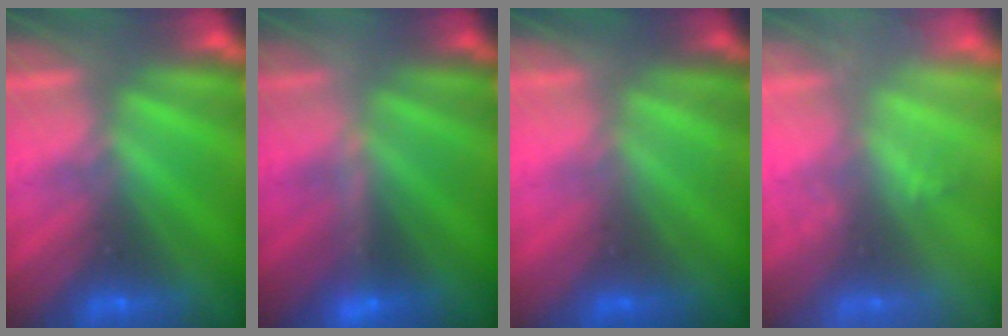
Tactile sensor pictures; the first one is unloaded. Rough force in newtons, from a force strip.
{"total": 3.2}
{"total": 2.2}
{"total": 1.9}